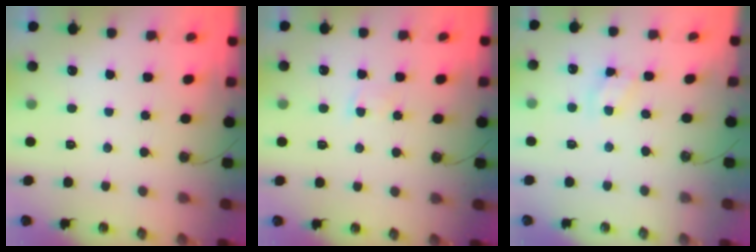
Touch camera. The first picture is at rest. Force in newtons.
{"total": 1.9, "press": 1.9, "slide": 0.3}
{"total": 4.6, "press": 4.6, "slide": 0.3}